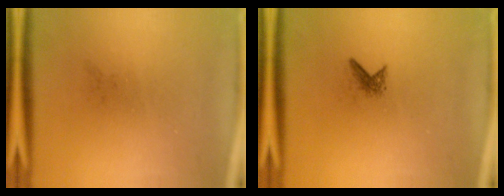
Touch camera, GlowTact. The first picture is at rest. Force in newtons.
{"total": 1.1}